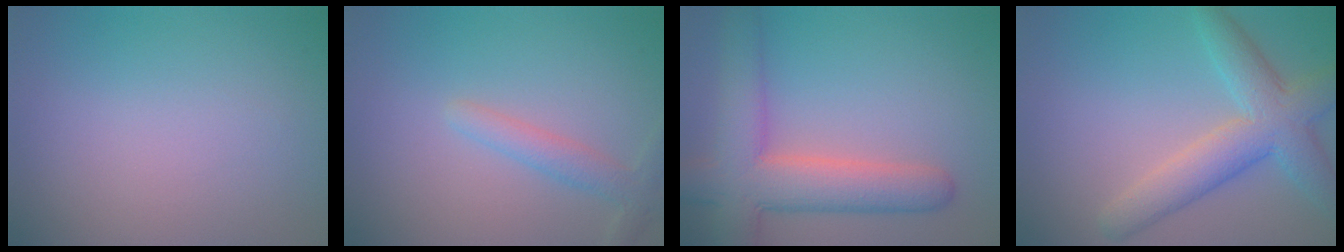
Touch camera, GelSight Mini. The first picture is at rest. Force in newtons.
{"total": 2.1, "press": 2.1, "slide": 0.1}
{"total": 7.7, "press": 7.6, "slide": 0.6}
{"total": 5.7, "press": 5.7, "slide": 0.1}